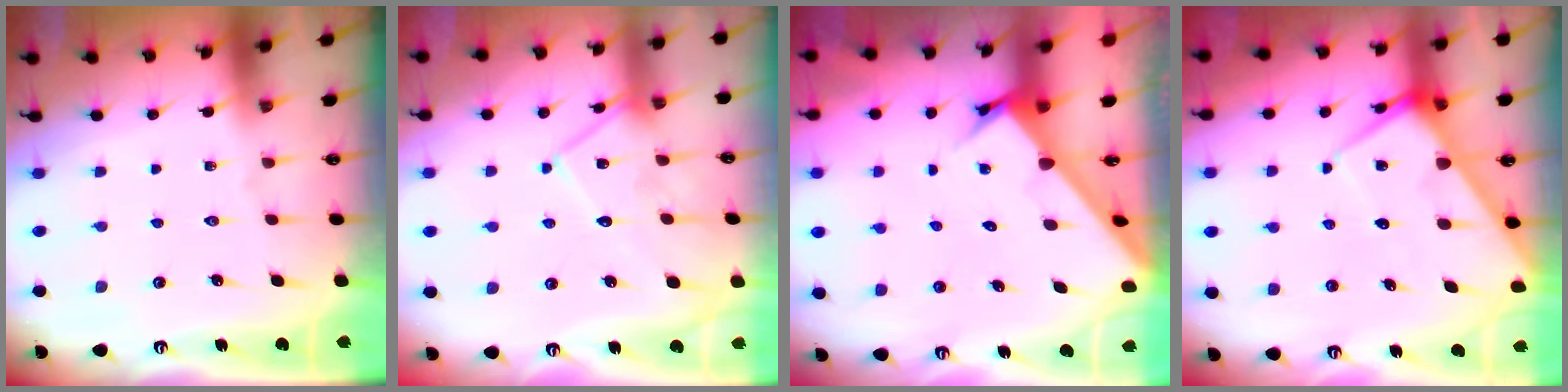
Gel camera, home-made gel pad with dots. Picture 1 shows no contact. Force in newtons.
{"total": 11.3, "press": 11.3, "slide": 0.7}
{"total": 2.8, "press": 2.8, "slide": 0.2}
{"total": 7.5, "press": 7.5, "slide": 0.8}